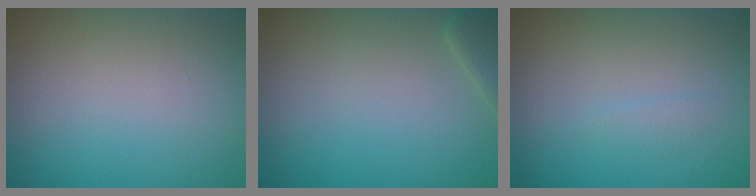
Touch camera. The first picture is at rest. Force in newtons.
{"total": 1.8, "press": 1.8, "slide": 0.1}
{"total": 0.7, "press": 0.7, "slide": 0.0}